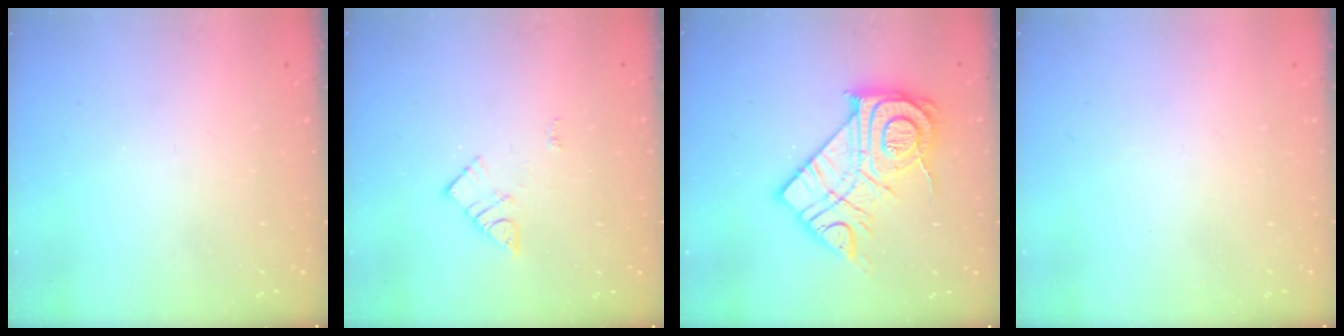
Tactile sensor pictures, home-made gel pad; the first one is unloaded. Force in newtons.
{"total": 7.9, "press": 7.9, "slide": 0.4}
{"total": 19.4, "press": 19.4, "slide": 1.6}
{"total": 1.7, "press": 1.7, "slide": 0.2}